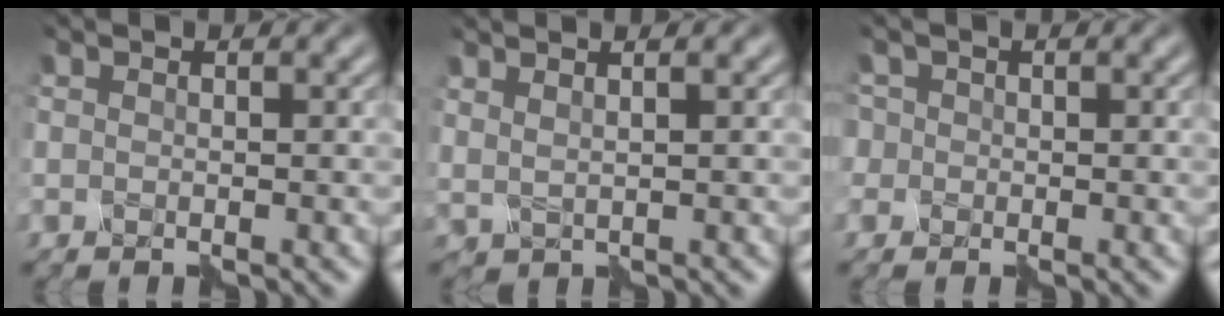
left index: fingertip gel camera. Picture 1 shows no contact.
{"total": 2.7, "force": [1.8, 0.9, 1.9], "torque": [-0.019, 0.006, 0.017]}
{"total": 2.3, "force": [0.6, 2.1, 0.8], "torque": [-0.017, 0.011, 0.003]}